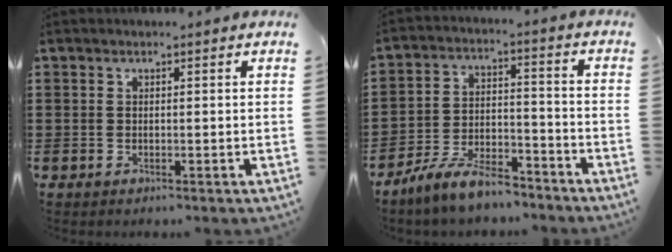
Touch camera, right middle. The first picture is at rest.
{"total": 8.3, "force": [-7.2, 1.9, 3.7], "torque": [-0.076, 0.014, -0.137]}